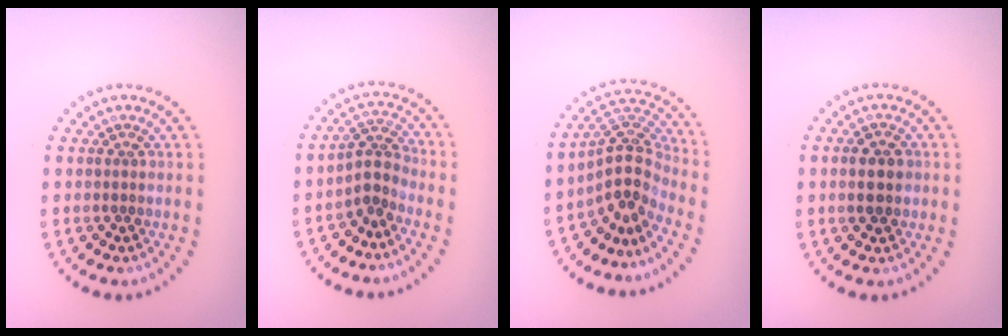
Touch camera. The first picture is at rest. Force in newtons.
{"total": 2.6, "press": 1.9, "slide": 1.7}
{"total": 4.1, "press": 2.8, "slide": 3.0}
{"total": 3.2, "press": 3.2, "slide": 0.1}